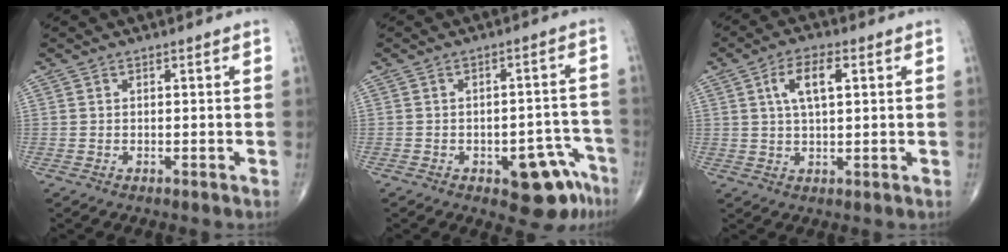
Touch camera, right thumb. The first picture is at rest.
{"total": 9.7, "force": [-5.2, 4.4, 6.9], "torque": [-0.045, 0.040, -0.059]}
{"total": 7.1, "force": [2.2, 3.0, 6.0], "torque": [-0.110, 0.004, 0.039]}